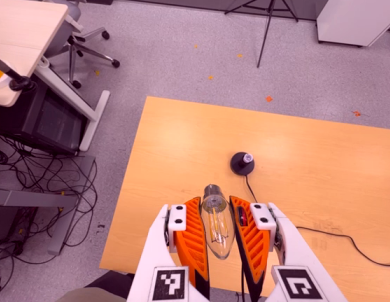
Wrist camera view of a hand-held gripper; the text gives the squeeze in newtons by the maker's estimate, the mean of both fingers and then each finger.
{"total": 20.5, "left": 22.1, "right": 18.9}